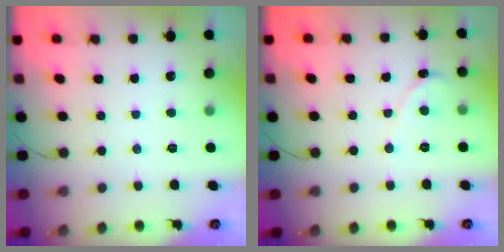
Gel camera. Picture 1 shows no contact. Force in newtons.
{"total": 0.0}